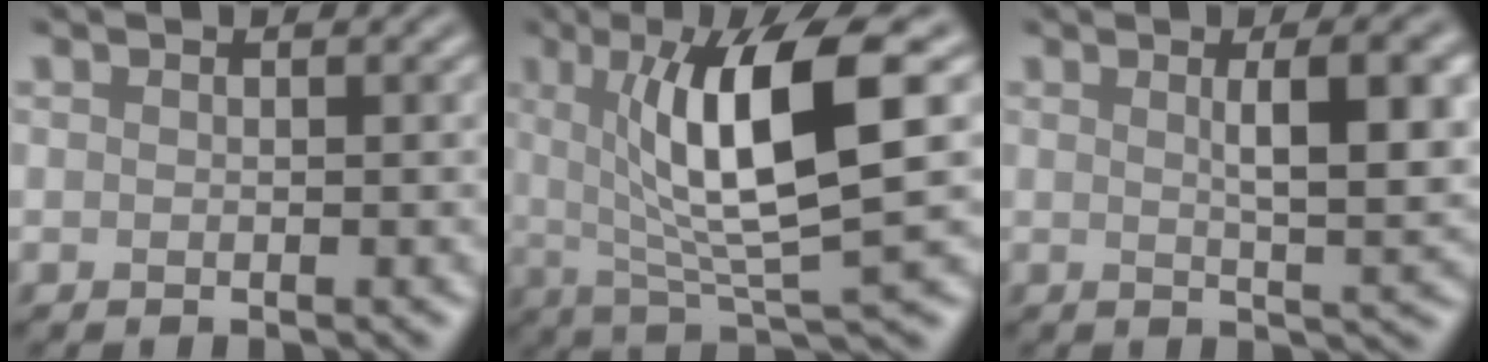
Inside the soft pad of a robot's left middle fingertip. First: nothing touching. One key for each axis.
{"total": 10.5, "fx": 2.0, "fy": 2.5, "fz": 10.0, "tx": -0.145, "ty": -0.006, "tz": 0.039}
{"total": 6.7, "fx": 1.4, "fy": 1.8, "fz": 6.3, "tx": -0.076, "ty": 0.009, "tz": 0.020}